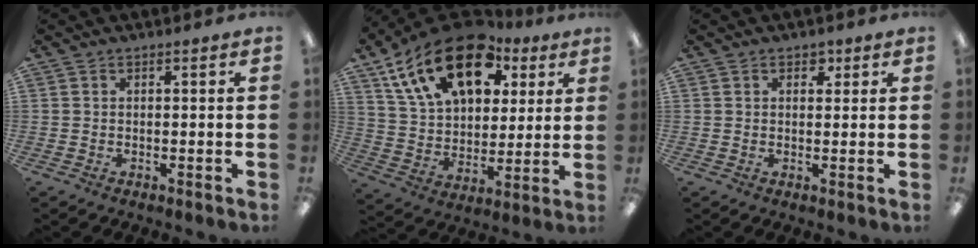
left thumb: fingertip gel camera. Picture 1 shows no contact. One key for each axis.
{"total": 21.4, "fx": 11.4, "fy": 12.6, "fz": 12.9, "tx": -0.227, "ty": -0.043, "tz": 0.205}
{"total": 2.3, "fx": 1.3, "fy": 1.5, "fz": 1.1, "tx": -0.007, "ty": -0.004, "tz": 0.020}